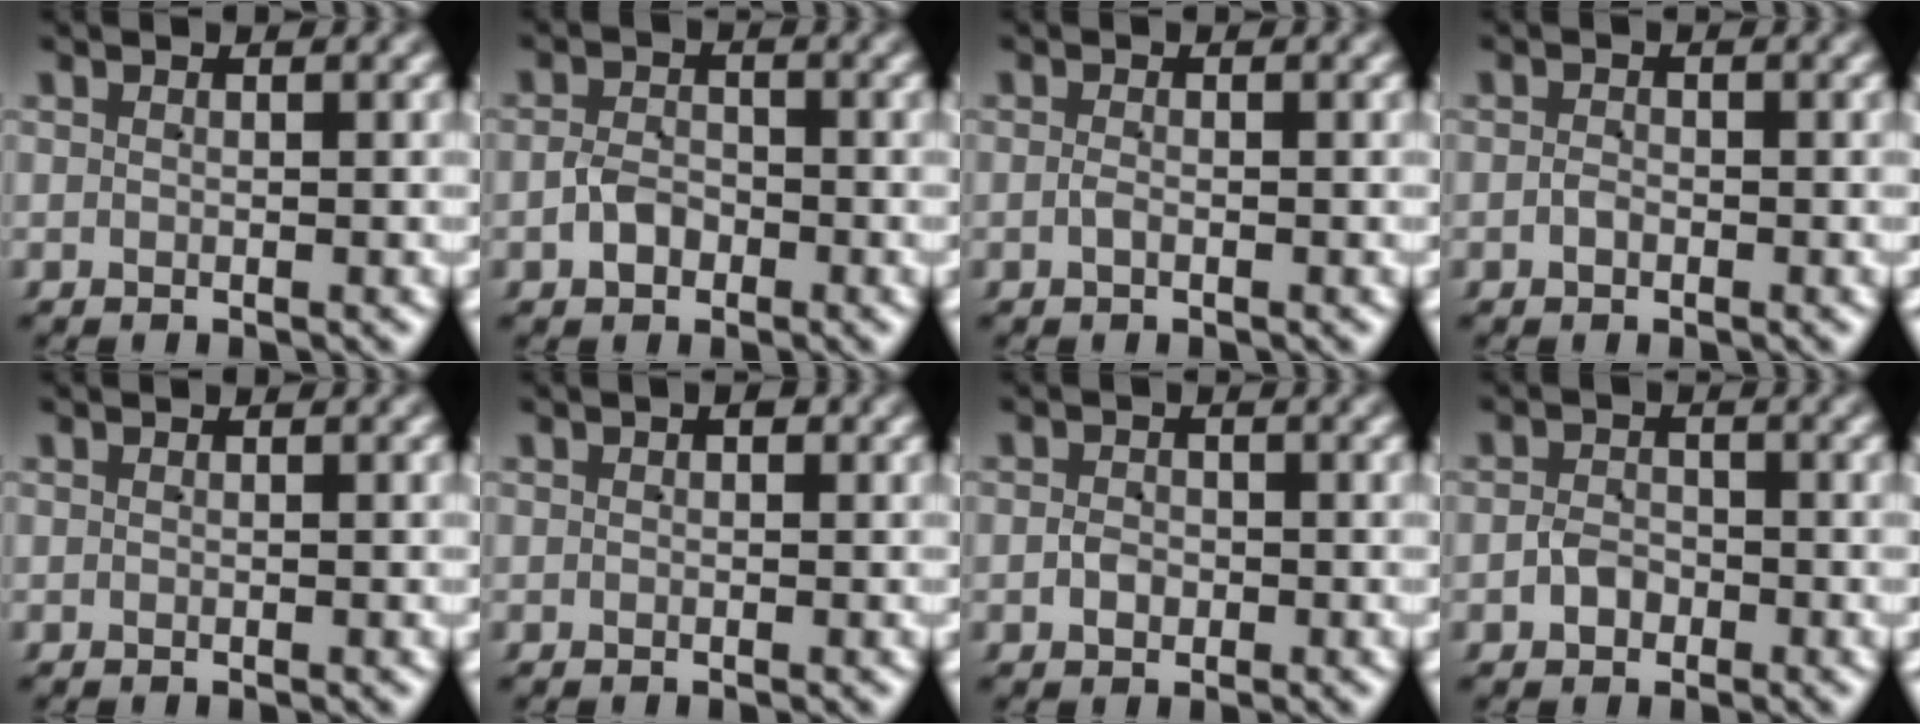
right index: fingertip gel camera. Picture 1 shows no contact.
{"total": 2.2, "force": [-1.2, 1.7, 0.7], "torque": [-0.011, 0.003, -0.021]}
{"total": 0.6, "force": [-0.6, 0.1, 0.3], "torque": [-0.012, 0.000, -0.011]}
{"total": 0.9, "force": [-0.8, 0.5, 0.1], "torque": [-0.003, 0.001, -0.014]}
{"total": 0.0}
{"total": 0.7, "force": [0.2, 0.5, 0.5], "torque": [-0.003, -0.002, 0.004]}
{"total": 1.4, "force": [-0.6, 1.2, 0.4], "torque": [-0.006, 0.000, -0.009]}
{"total": 2.0, "force": [-1.1, 1.6, 0.3], "torque": [-0.003, 0.001, -0.019]}